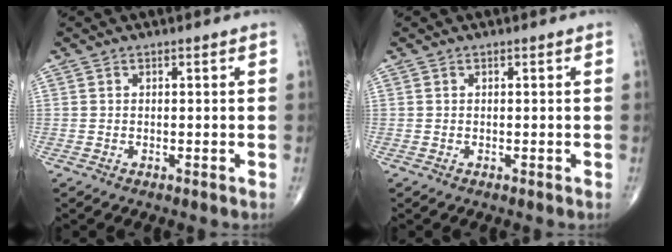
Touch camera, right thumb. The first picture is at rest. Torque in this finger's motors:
{"motor_torque": [-0.01, 0.01, 0.00, 0.00, 0.00]}